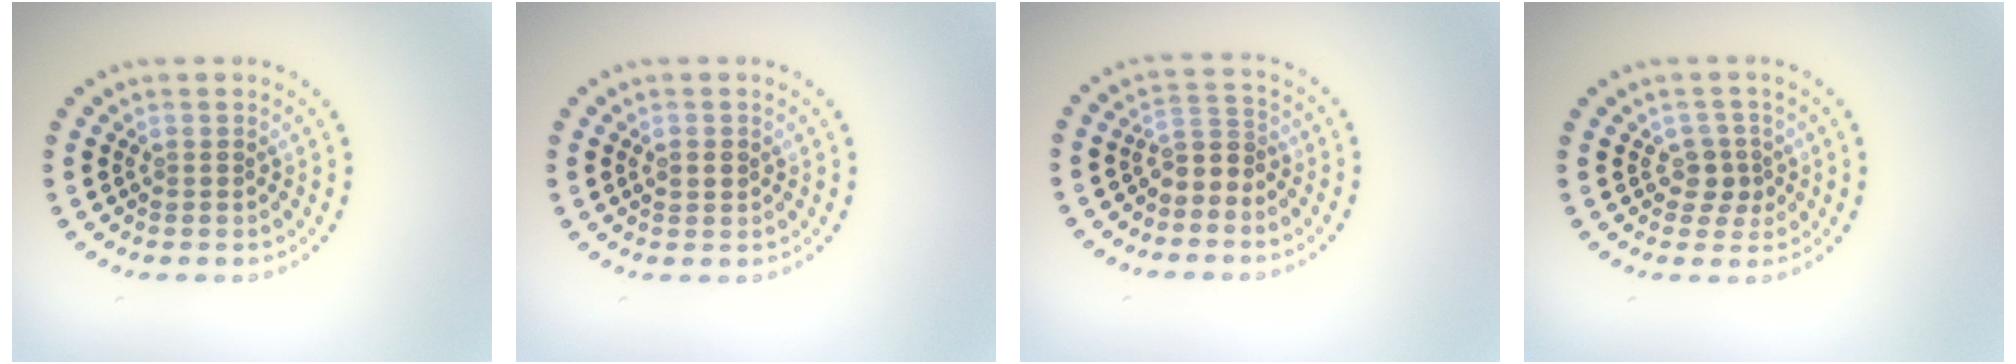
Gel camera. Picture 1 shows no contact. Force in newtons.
{"total": 1.4, "press": 1.4, "slide": 0.2}
{"total": 2.0, "press": 1.5, "slide": 1.4}
{"total": 1.9, "press": 1.6, "slide": 1.0}